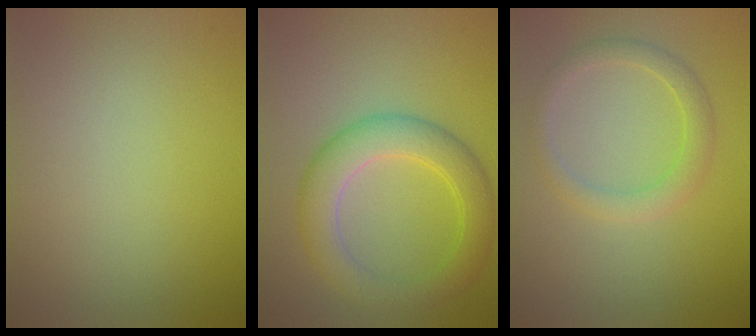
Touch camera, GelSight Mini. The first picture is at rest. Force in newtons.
{"total": 5.0, "press": 5.0, "slide": 0.2}
{"total": 2.3, "press": 2.2, "slide": 0.1}